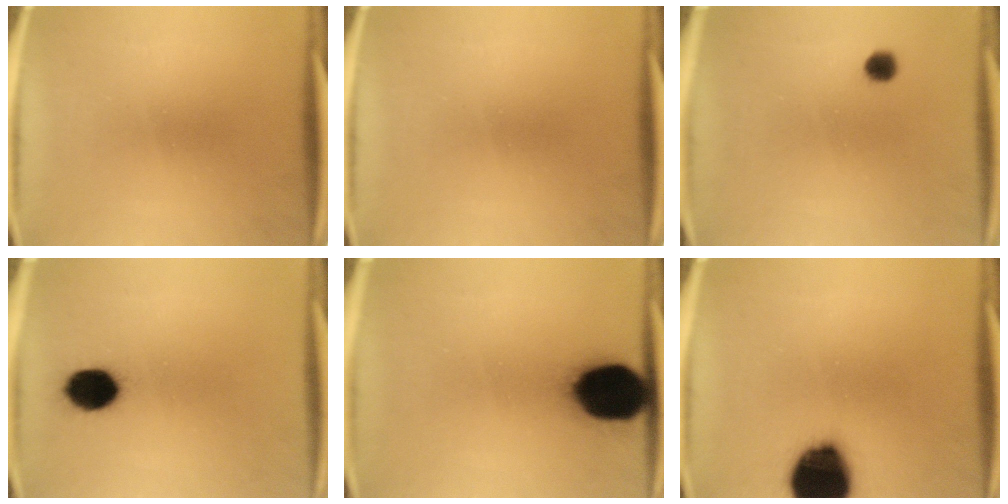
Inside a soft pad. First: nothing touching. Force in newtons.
{"total": 0.0}
{"total": 2.2}
{"total": 8.1}
{"total": 19.4}
{"total": 19.8}